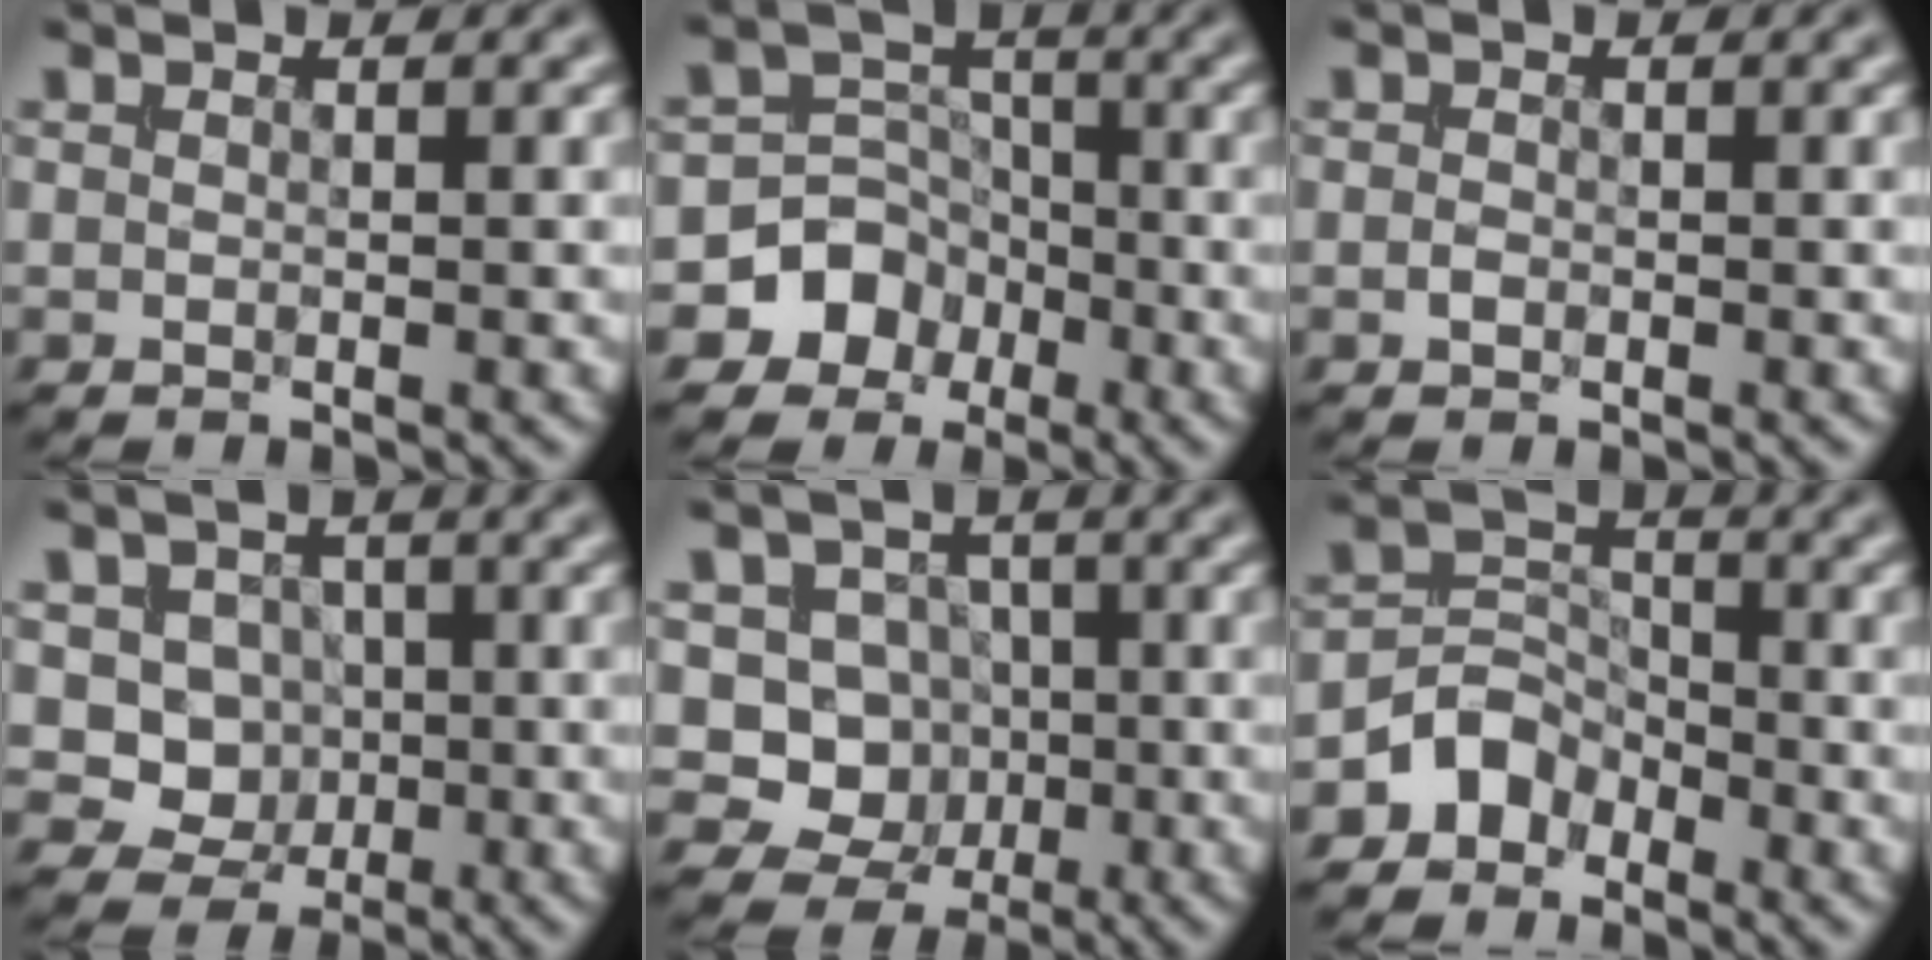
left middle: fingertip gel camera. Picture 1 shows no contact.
{"total": 5.3, "force": [-2.5, 4.6, 0.9], "torque": [0.024, 0.012, -0.068]}
{"total": 0.7, "force": [-0.2, 0.5, 0.4], "torque": [-0.007, -0.002, -0.006]}
{"total": 4.1, "force": [0.3, 3.8, 1.6], "torque": [-0.007, -0.004, -0.010]}
{"total": 5.2, "force": [-0.2, 4.9, 1.6], "torque": [0.002, -0.001, -0.026]}
{"total": 2.9, "force": [-1.9, 2.1, 0.5], "torque": [0.004, 0.012, -0.043]}